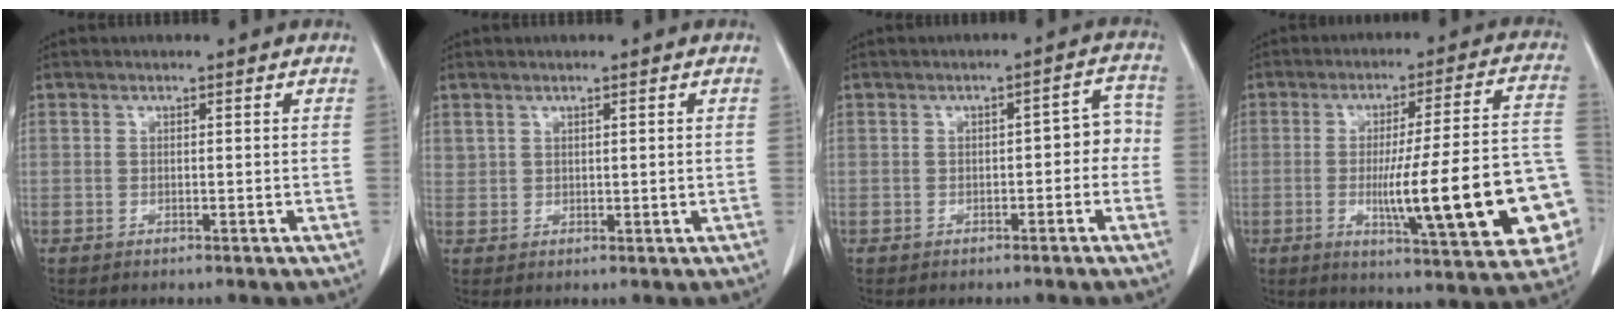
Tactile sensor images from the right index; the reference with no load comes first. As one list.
[{"total": 1.1, "force": [0.8, 0.7, 0.2], "torque": [-0.004, 0.004, 0.018]}, {"total": 4.3, "force": [-0.6, 2.1, 3.7], "torque": [-0.036, 0.033, -0.006]}, {"total": 21.0, "force": [-4.8, 2.1, 20.3], "torque": [-0.202, 0.019, -0.057]}]